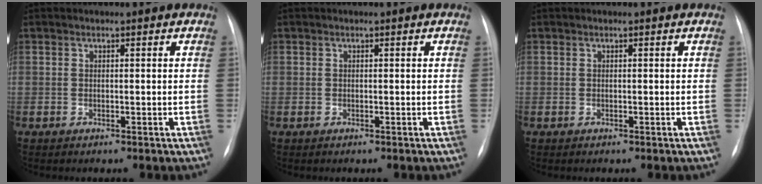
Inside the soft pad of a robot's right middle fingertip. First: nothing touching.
{"total": 0.0}
{"total": 0.0}